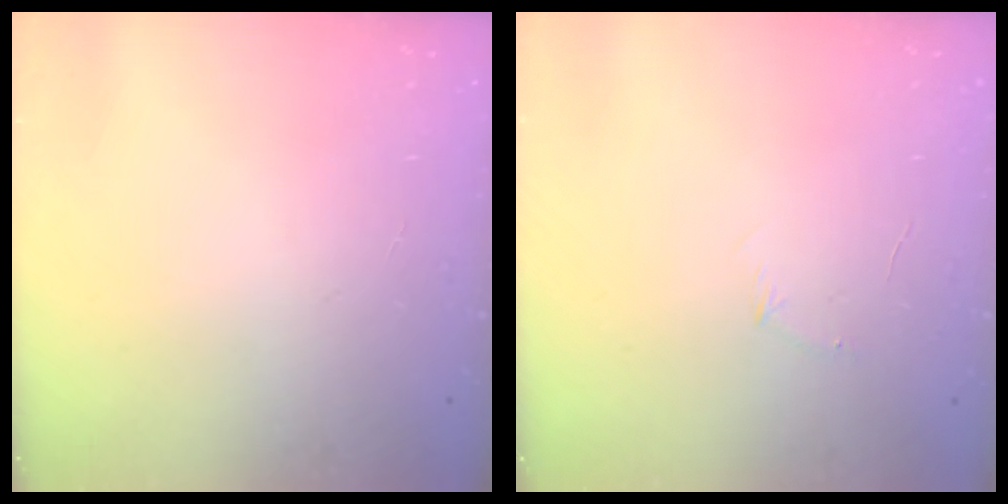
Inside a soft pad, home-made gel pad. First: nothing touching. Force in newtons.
{"total": 3.6, "press": 3.4, "slide": 1.1}